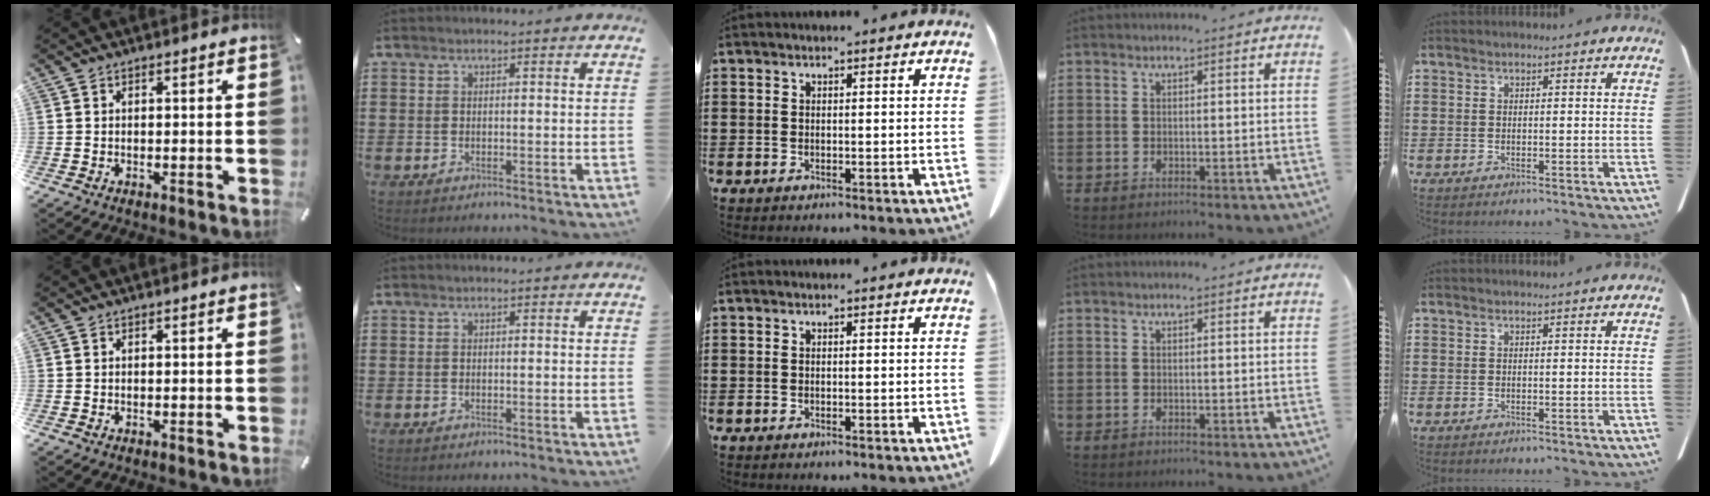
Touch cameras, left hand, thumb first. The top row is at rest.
{}